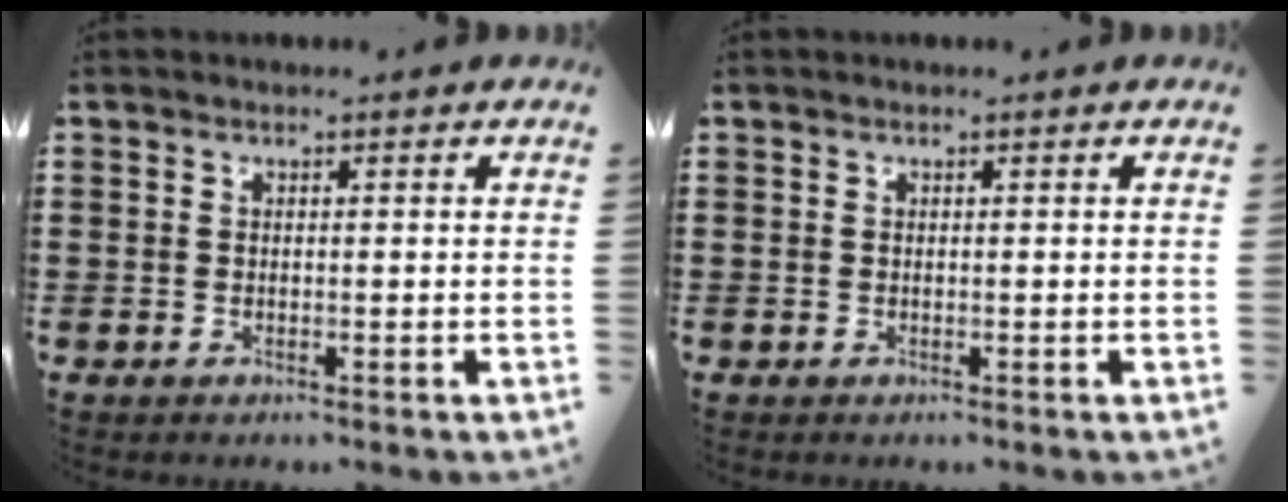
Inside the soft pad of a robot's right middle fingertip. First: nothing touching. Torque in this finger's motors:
{"motor_torque": [0.00, 0.00, 0.00, 0.00]}